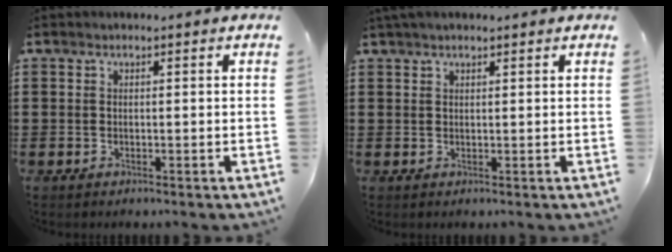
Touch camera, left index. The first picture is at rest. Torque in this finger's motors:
{"motor_torque": [1.26, -0.88, 0.00, 0.12]}